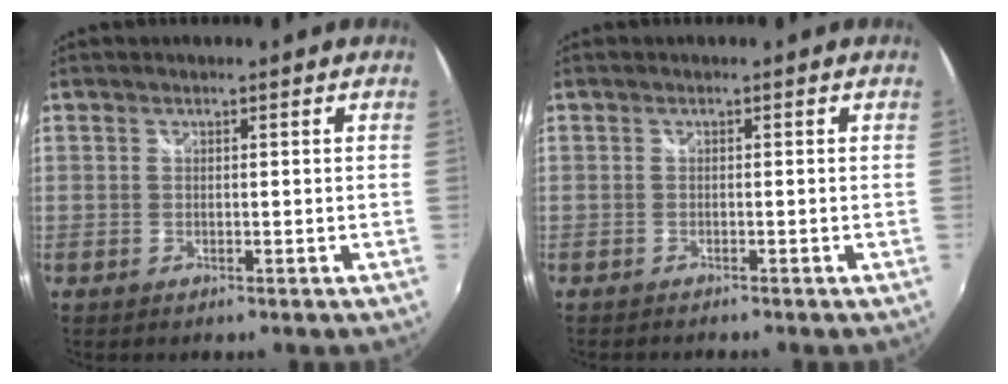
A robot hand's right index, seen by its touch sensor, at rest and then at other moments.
{"total": 1.1, "force": [-1.1, 0.1, 0.1], "torque": [-0.005, -0.009, -0.020]}